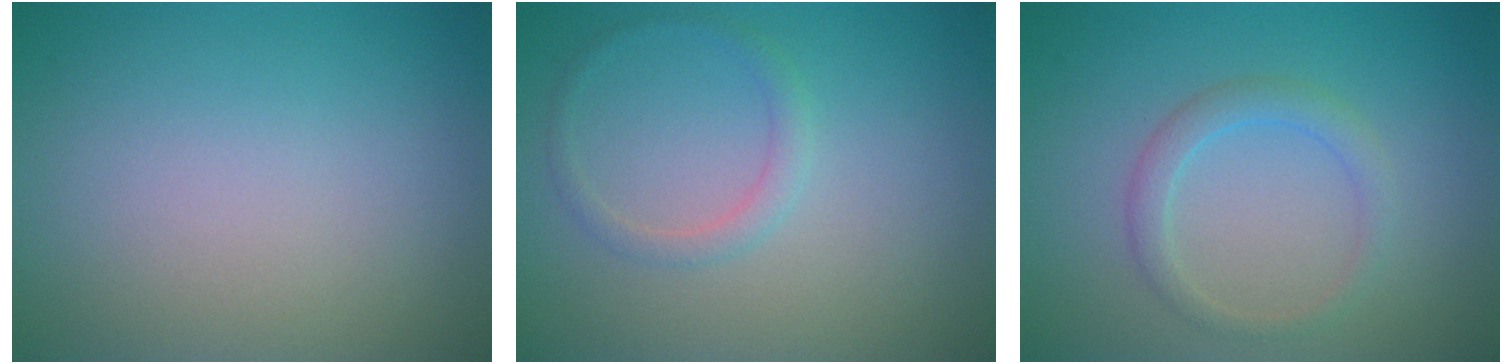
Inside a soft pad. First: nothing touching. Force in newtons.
{"total": 1.3, "press": 1.3, "slide": 0.1}
{"total": 1.9, "press": 1.9, "slide": 0.1}